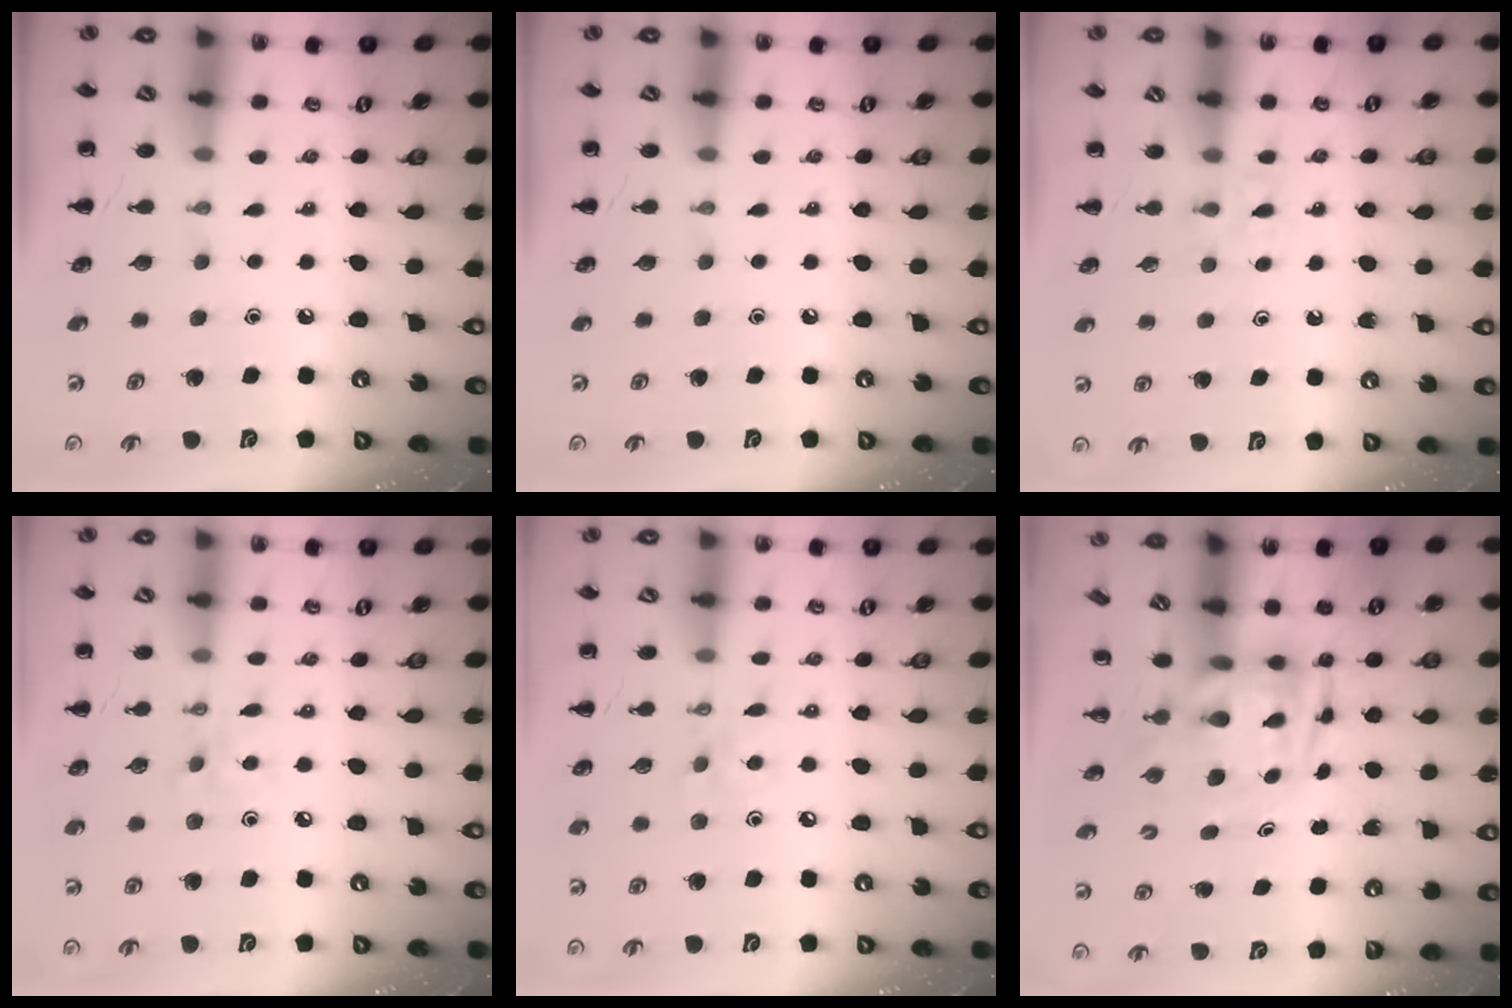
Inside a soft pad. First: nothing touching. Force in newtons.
{"total": 0.0}
{"total": 2.9, "press": 2.7, "slide": 1.2}
{"total": 3.0, "press": 2.8, "slide": 1.0}
{"total": 3.4, "press": 3.2, "slide": 1.0}
{"total": 3.2, "press": 3.1, "slide": 0.7}